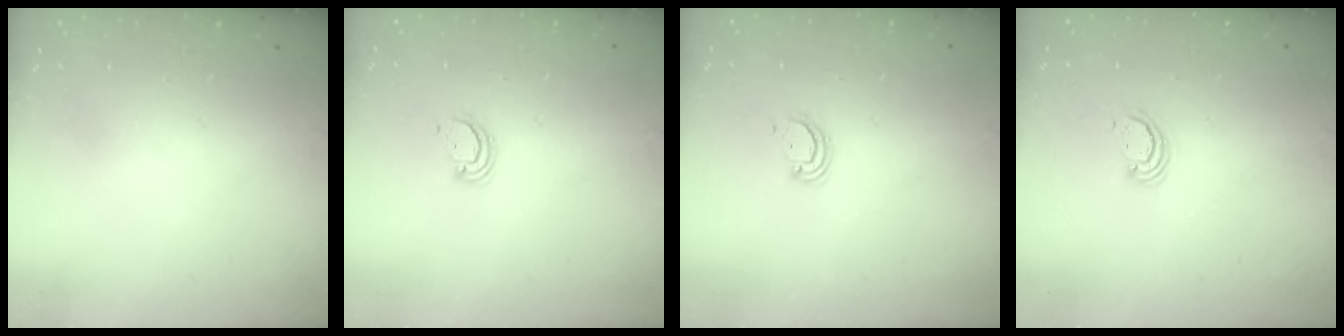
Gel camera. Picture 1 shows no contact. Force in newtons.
{"total": 2.9, "press": 2.8, "slide": 0.2}
{"total": 2.9, "press": 2.8, "slide": 0.2}
{"total": 2.3, "press": 2.3, "slide": 0.3}